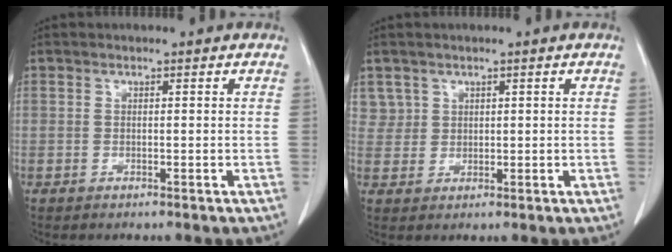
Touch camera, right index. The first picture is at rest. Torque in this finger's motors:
{"motor_torque": [-0.29, 0.30, -0.02, -0.02]}